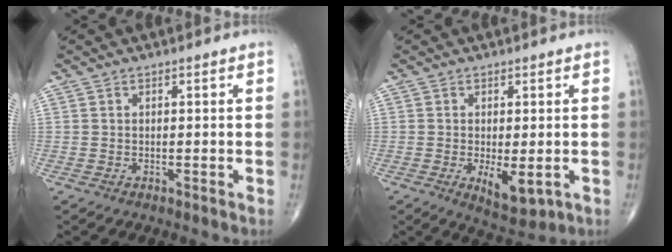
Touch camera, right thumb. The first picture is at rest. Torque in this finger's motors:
{"motor_torque": [0.78, 0.70, 0.29, -0.40, 0.18]}